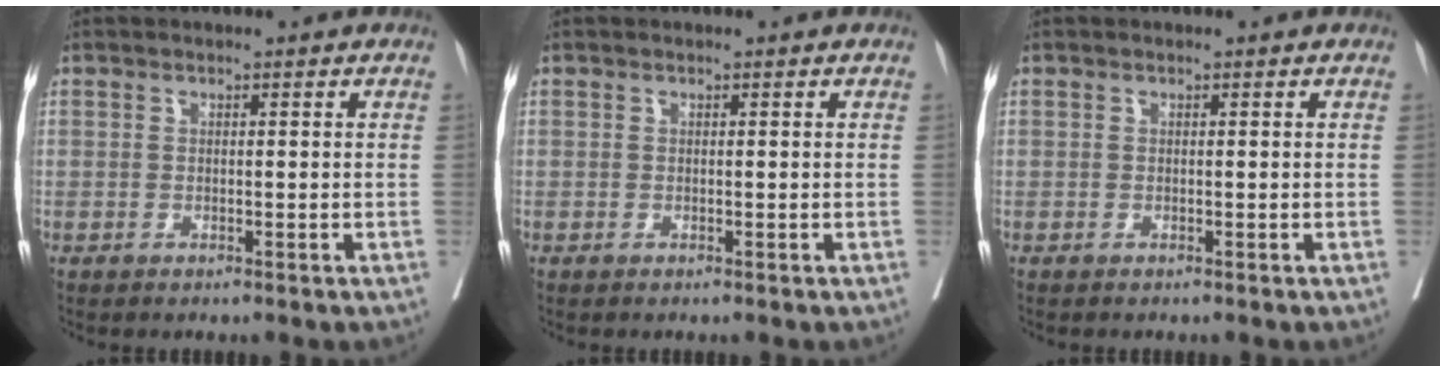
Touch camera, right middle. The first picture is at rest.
{"total": 0.0}
{"total": 0.0}